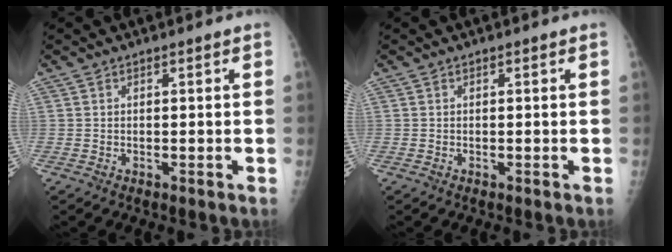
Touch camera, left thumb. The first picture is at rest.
{"total": 0.0}